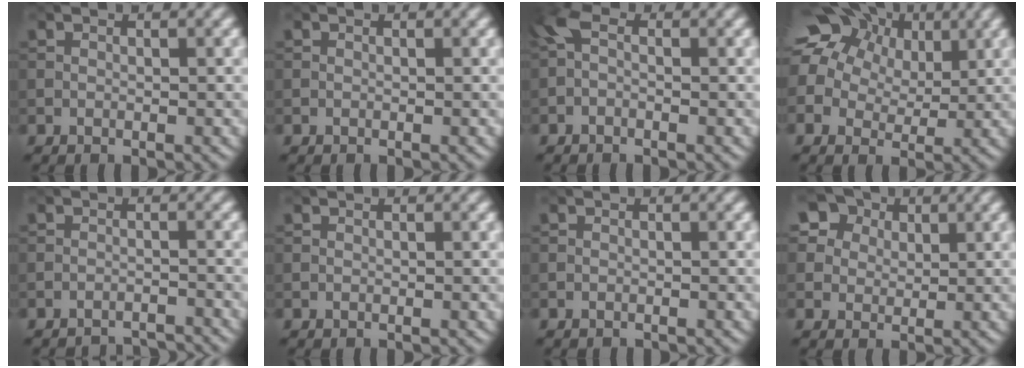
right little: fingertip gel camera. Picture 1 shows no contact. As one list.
[{"total": 0.0}, {"total": 2.3, "force": [-0.5, 1.2, 1.9], "torque": [-0.047, 0.007, -0.018]}, {"total": 14.1, "force": [6.7, 10.2, 7.0], "torque": [-0.162, 0.042, 0.120]}, {"total": 4.5, "force": [-4.4, 0.2, 0.5], "torque": [-0.005, 0.002, -0.060]}, {"total": 0.0}, {"total": 0.9, "force": [-0.9, -0.1, -0.2], "torque": [0.005, -0.005, -0.015]}, {"total": 7.1, "force": [3.9, 5.2, 2.8], "torque": [-0.067, 0.014, 0.056]}]